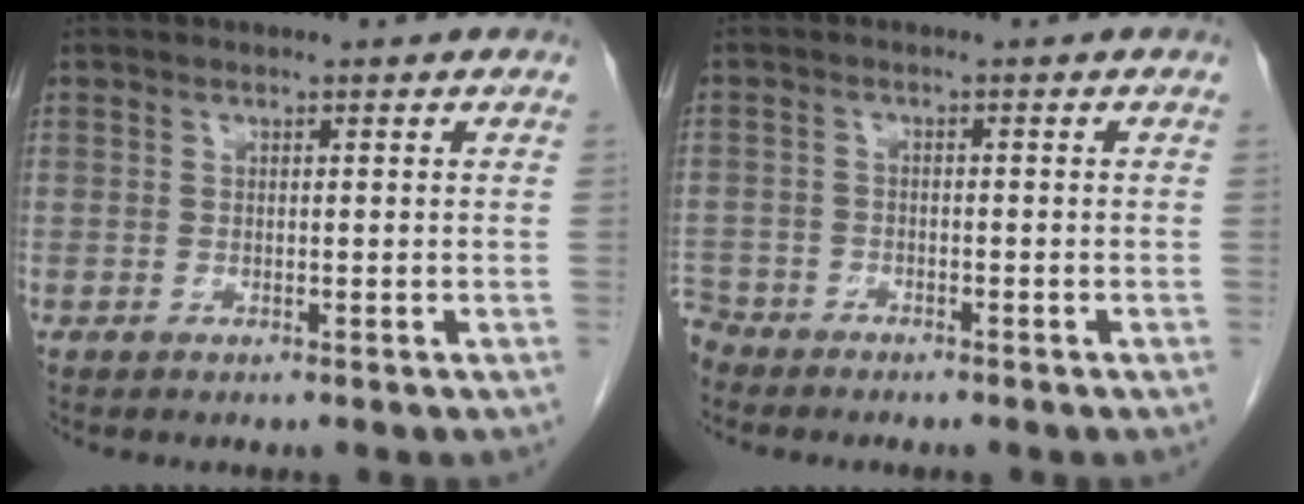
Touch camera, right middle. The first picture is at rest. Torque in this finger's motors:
{"motor_torque": [1.07, -1.07, 1.04, -0.01]}